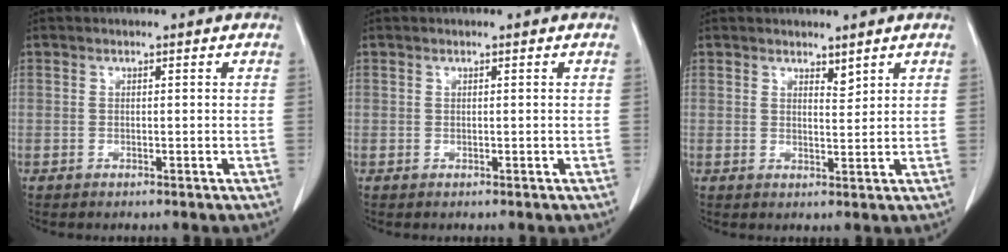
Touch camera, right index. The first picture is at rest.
{"total": 0.0}
{"total": 1.6, "force": [1.4, 0.4, 0.7], "torque": [-0.011, -0.007, 0.024]}